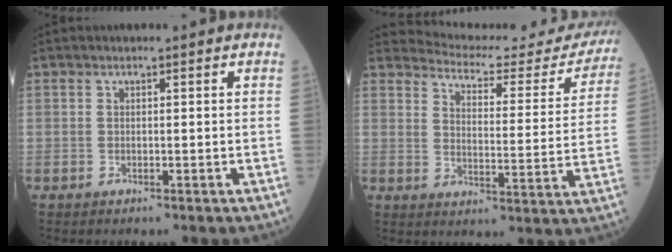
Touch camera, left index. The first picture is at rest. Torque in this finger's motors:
{"motor_torque": [0.42, -1.72, 0.01, -0.04]}